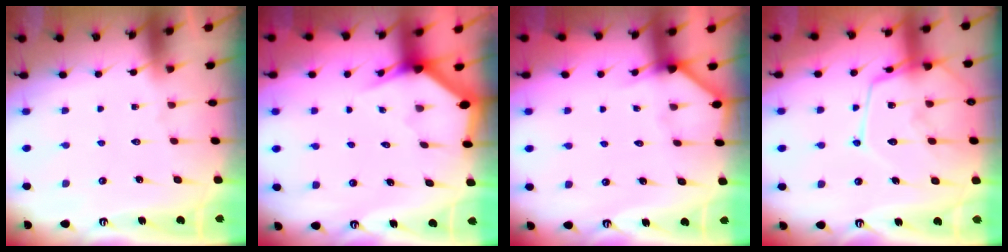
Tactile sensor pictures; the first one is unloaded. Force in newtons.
{"total": 2.9, "press": 2.9, "slide": 0.1}
{"total": 3.4, "press": 3.4, "slide": 0.2}
{"total": 15.3, "press": 15.3, "slide": 1.4}